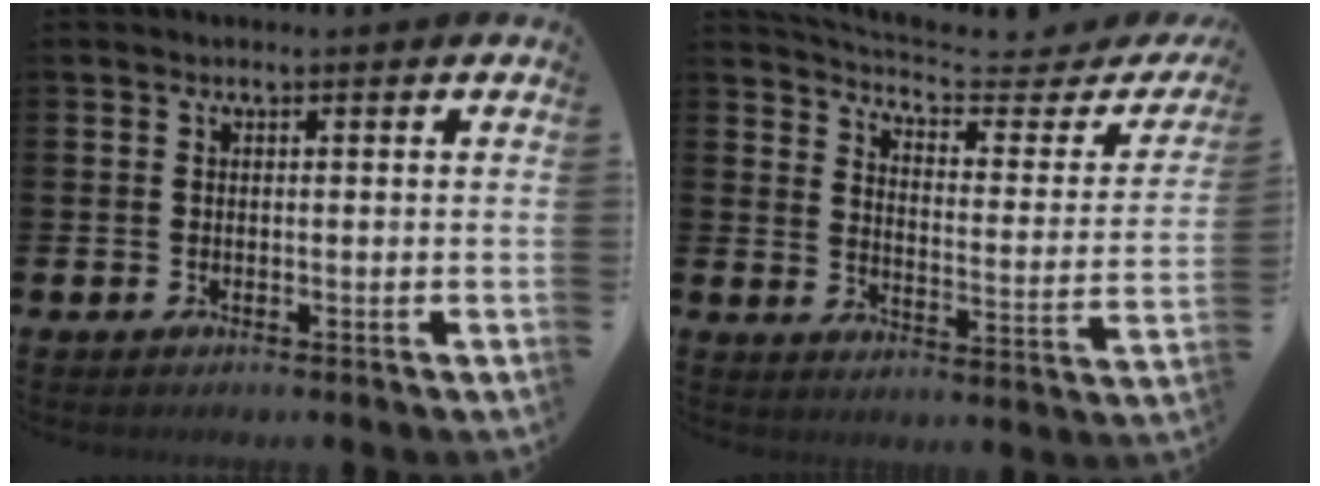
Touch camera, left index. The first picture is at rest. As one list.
[{"total": 5.6, "force": [5.2, 1.1, 1.9], "torque": [-0.060, -0.039, 0.083]}]